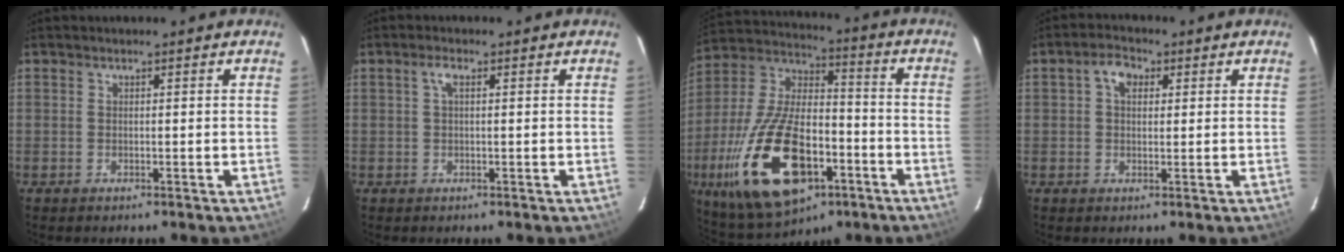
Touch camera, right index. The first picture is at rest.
{"total": 1.7, "force": [0.5, 0.5, 1.6], "torque": [-0.033, 0.007, 0.008]}
{"total": 24.9, "force": [-10.1, 12.4, 19.1], "torque": [-0.395, -0.019, -0.162]}
{"total": 3.8, "force": [1.1, 2.7, 2.4], "torque": [-0.041, 0.015, 0.018]}